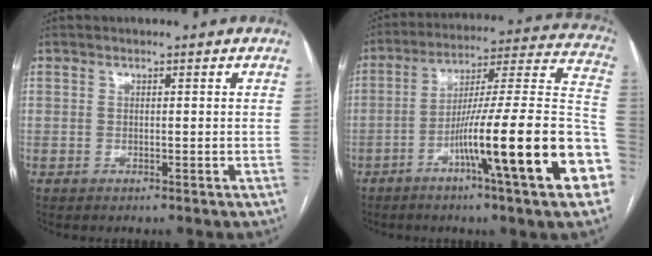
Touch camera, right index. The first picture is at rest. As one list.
[{"total": 23.5, "force": [-8.7, 0.2, 21.8], "torque": [-0.258, 0.002, -0.139]}]